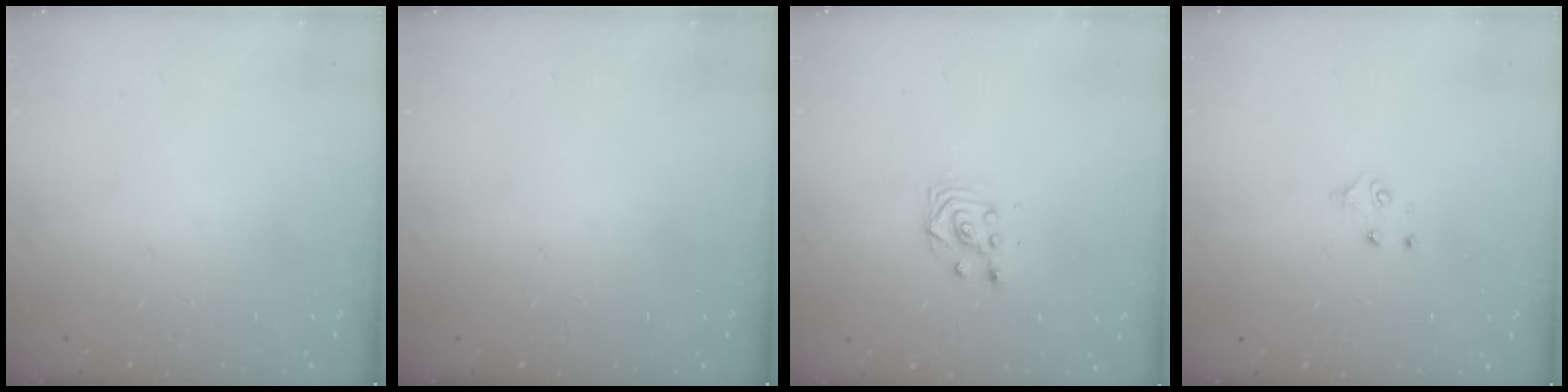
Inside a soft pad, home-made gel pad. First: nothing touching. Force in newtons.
{"total": 0.0}
{"total": 2.9, "press": 2.9, "slide": 0.1}
{"total": 4.0, "press": 3.9, "slide": 0.4}